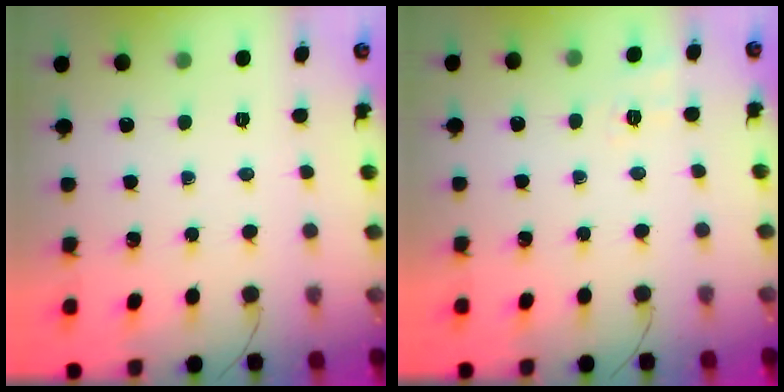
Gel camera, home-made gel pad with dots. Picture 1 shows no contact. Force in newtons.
{"total": 2.4, "press": 1.3, "slide": 2.1}